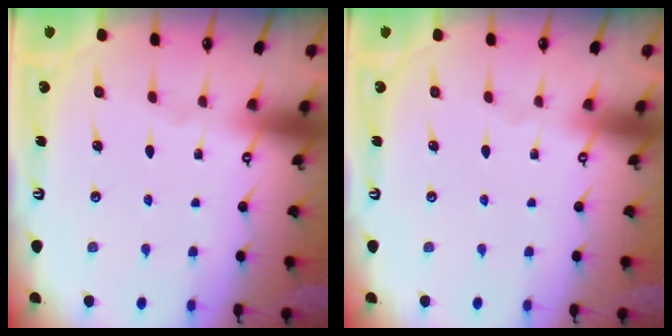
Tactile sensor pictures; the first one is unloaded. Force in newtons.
{"total": 0.0}